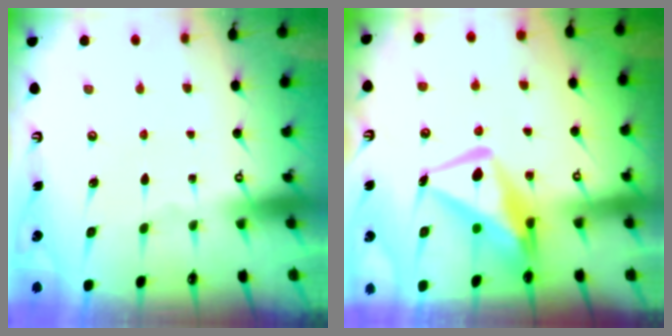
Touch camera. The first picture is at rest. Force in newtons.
{"total": 12.5, "press": 12.4, "slide": 1.7}